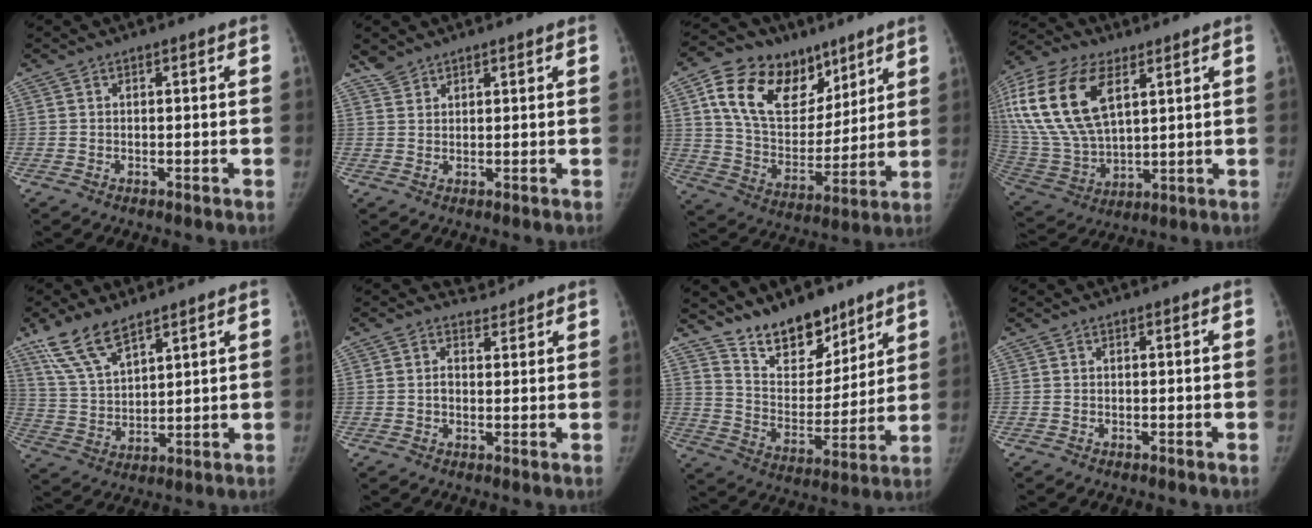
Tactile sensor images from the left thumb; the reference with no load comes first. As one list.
[{"total": 2.5, "force": [2.3, 0.9, 0.1], "torque": [0.006, -0.003, 0.042]}, {"total": 22.0, "force": [11.4, 14.1, 12.4], "torque": [-0.176, -0.031, 0.203]}, {"total": 22.3, "force": [8.4, 11.9, 17.0], "torque": [-0.356, -0.012, 0.163]}, {"total": 11.0, "force": [7.9, 4.2, 6.4], "torque": [-0.115, -0.031, 0.166]}, {"total": 2.6, "force": [2.0, 1.6, 0.7], "torque": [-0.006, -0.007, 0.033]}, {"total": 14.7, "force": [11.5, 6.8, 5.9], "torque": [-0.048, -0.085, 0.206]}, {"total": 0.0}]